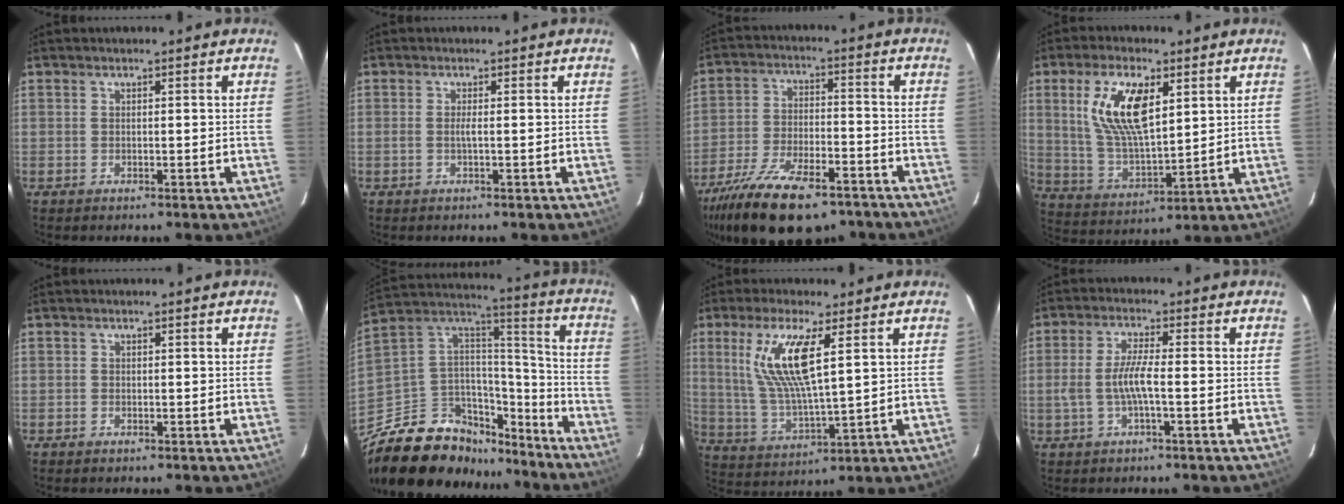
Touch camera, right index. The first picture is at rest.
{"total": 1.1, "force": [-0.2, -0.2, 1.0], "torque": [-0.018, -0.002, -0.005]}
{"total": 20.2, "force": [-14.6, 7.9, 11.6], "torque": [-0.234, -0.036, -0.233]}
{"total": 13.9, "force": [4.9, 5.8, 11.6], "torque": [-0.228, 0.007, 0.103]}
{"total": 0.6, "force": [-0.5, 0.3, 0.1], "torque": [-0.004, 0.000, -0.010]}
{"total": 26.0, "force": [-18.6, 13.4, 12.2], "torque": [-0.253, 0.051, -0.288]}
{"total": 12.7, "force": [4.6, 2.4, 11.6], "torque": [-0.233, -0.006, 0.100]}
{"total": 5.9, "force": [-1.3, 0.8, 5.7], "torque": [-0.119, 0.001, -0.024]}